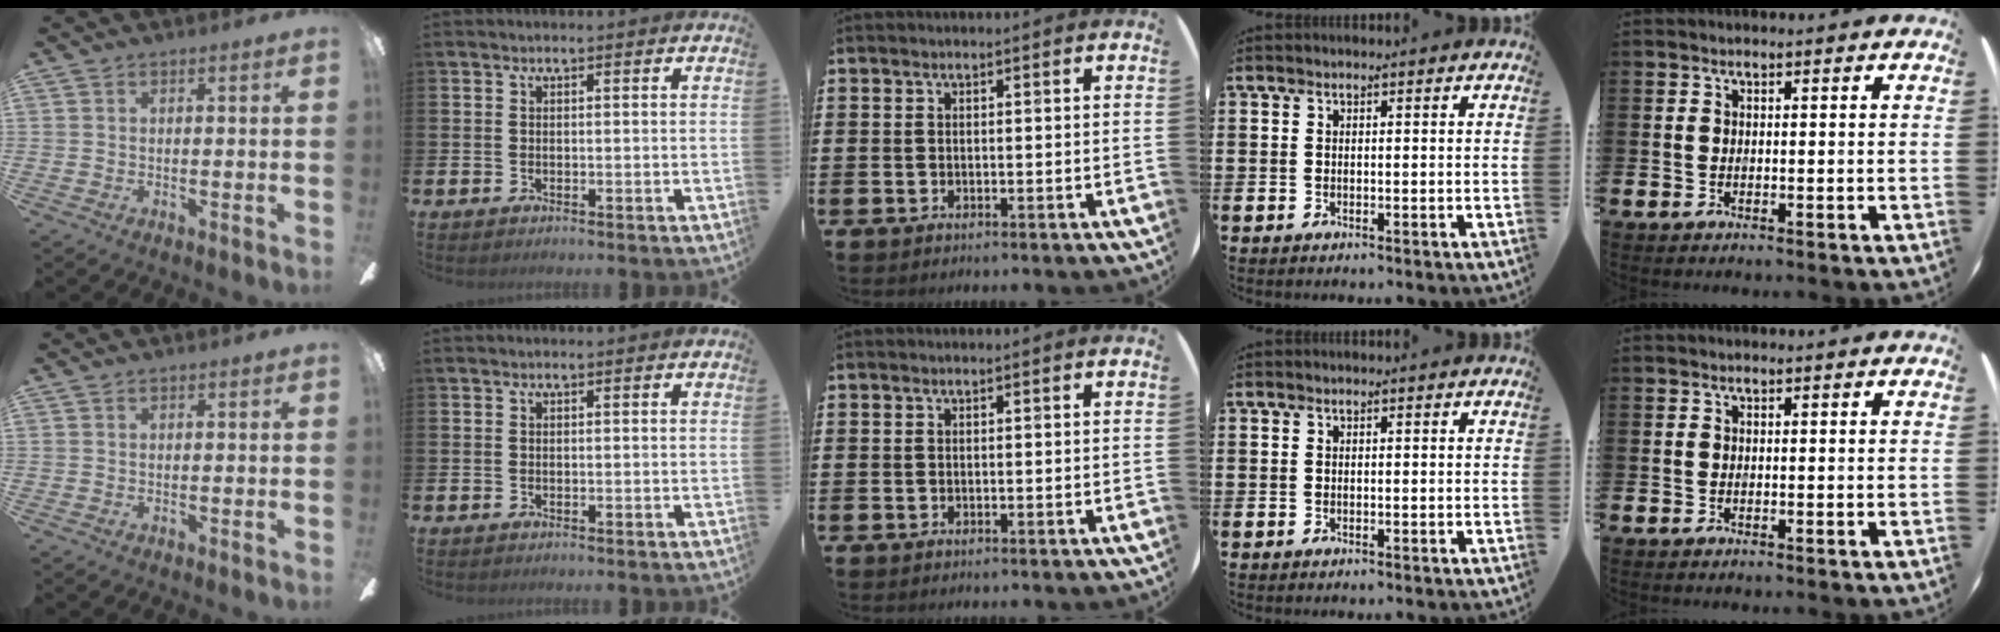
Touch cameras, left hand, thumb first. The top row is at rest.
{}